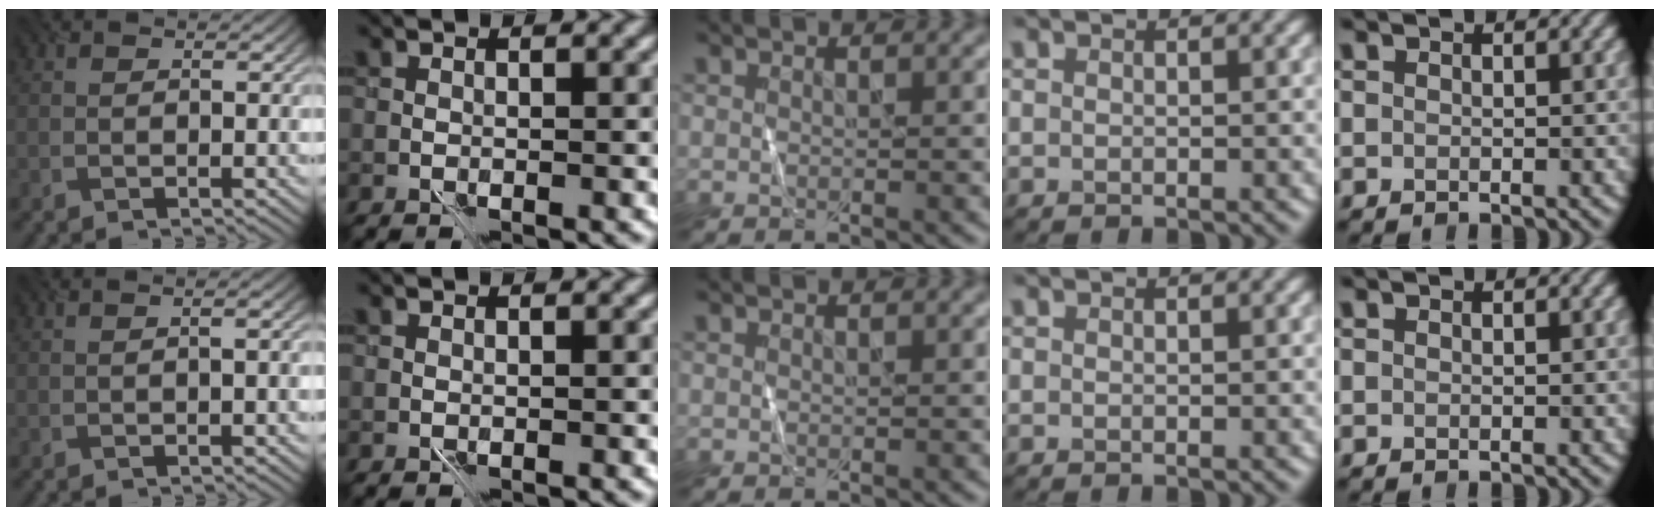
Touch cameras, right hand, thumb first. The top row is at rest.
{"thumb": {"total": 1.6, "force": [0.0, 0.5, 1.5], "torque": [-0.017, 0.007, -0.002]}}